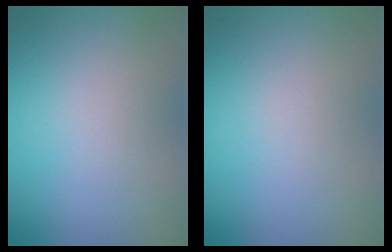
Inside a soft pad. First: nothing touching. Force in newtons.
{"total": 0.0}